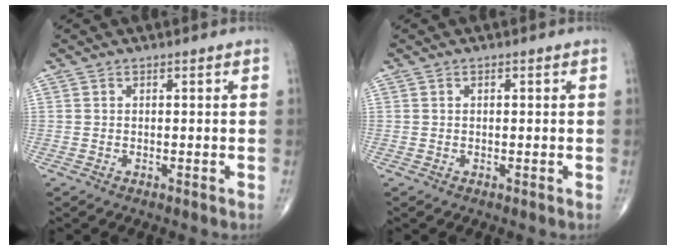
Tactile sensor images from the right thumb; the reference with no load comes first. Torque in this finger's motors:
{"motor_torque": [-0.36, -0.43, -0.12, -0.06, 0.02]}